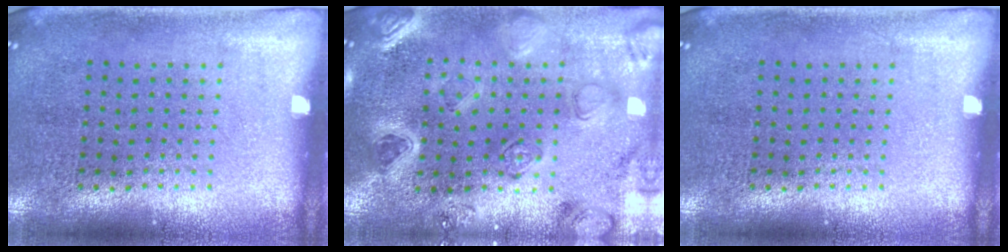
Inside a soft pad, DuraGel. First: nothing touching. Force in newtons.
{"total": 2.2, "press": 2.2, "slide": 0.5}
{"total": 0.0}